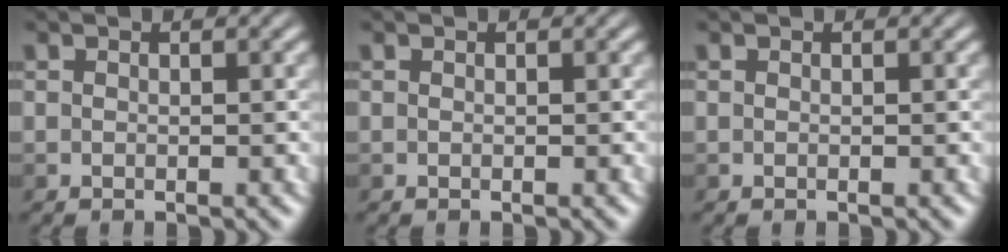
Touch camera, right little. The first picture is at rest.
{"total": 0.0}
{"total": 0.0}